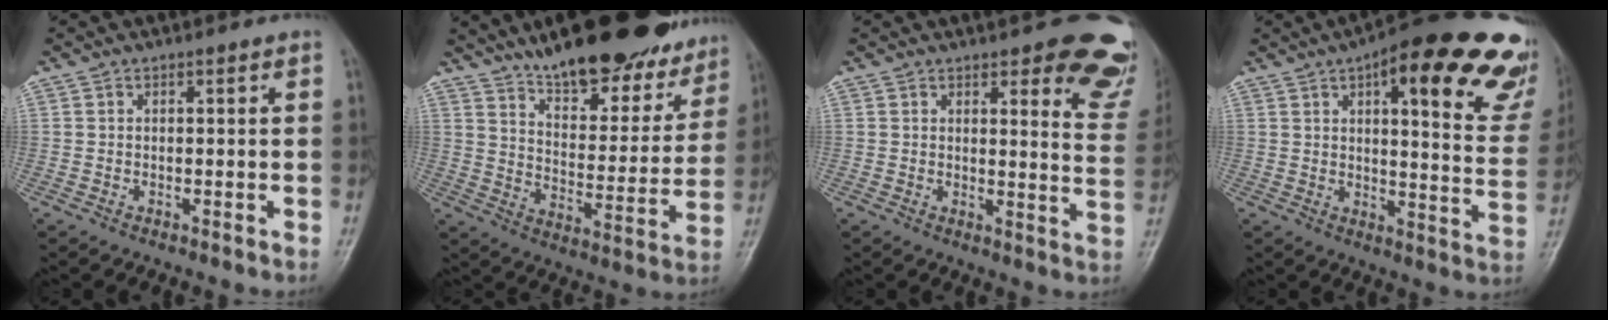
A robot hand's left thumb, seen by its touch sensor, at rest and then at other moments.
{"total": 24.5, "force": [19.0, 8.8, 12.8], "torque": [-0.139, -0.082, 0.268]}
{"total": 13.5, "force": [9.5, 4.4, 8.5], "torque": [-0.046, -0.059, 0.090]}
{"total": 27.6, "force": [16.3, 8.2, 20.7], "torque": [-0.227, -0.046, 0.197]}